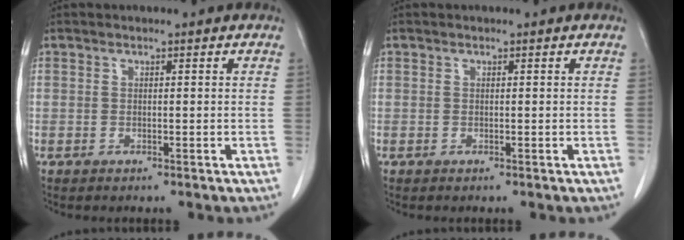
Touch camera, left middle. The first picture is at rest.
{"total": 0.0}